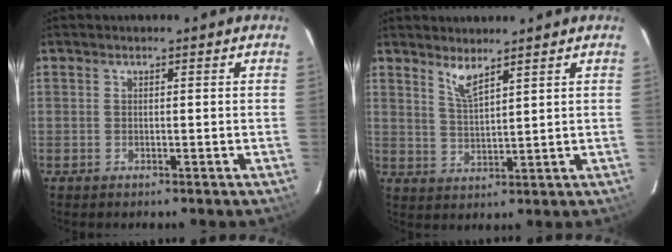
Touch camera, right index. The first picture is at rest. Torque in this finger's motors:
{"motor_torque": [-0.10, 0.06, 0.01, 0.04]}